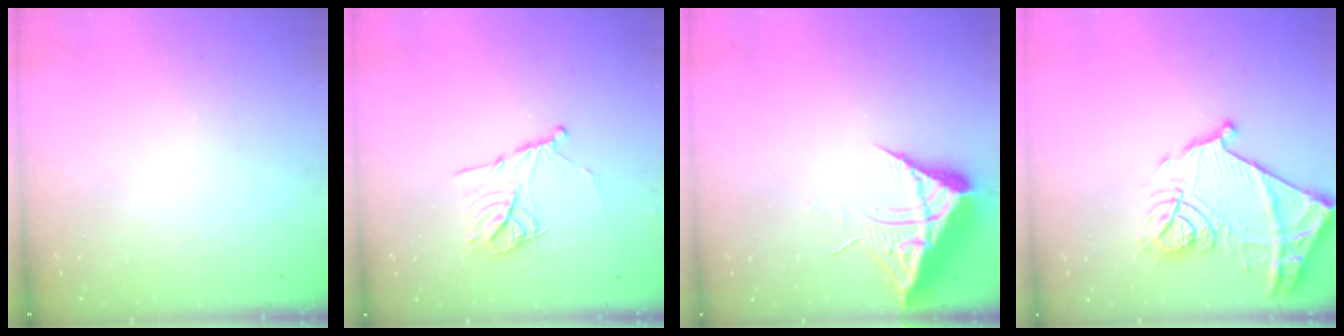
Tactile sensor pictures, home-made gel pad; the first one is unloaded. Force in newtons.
{"total": 11.8, "press": 11.8, "slide": 0.9}
{"total": 13.1, "press": 13.1, "slide": 0.9}
{"total": 18.1, "press": 18.0, "slide": 1.6}